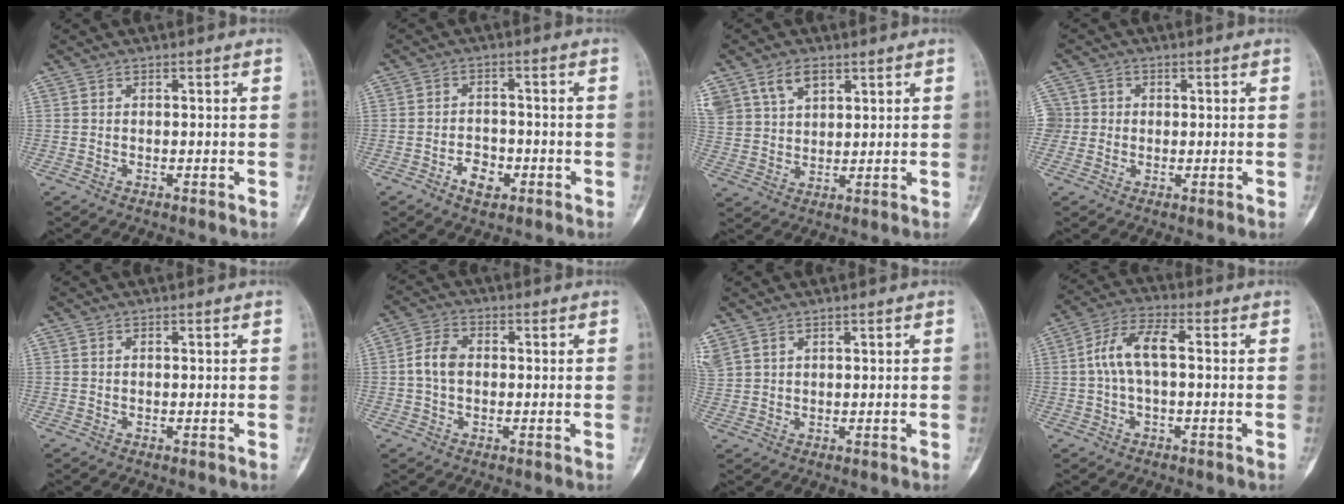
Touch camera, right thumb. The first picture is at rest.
{"total": 4.7, "force": [-2.3, 3.0, 2.7], "torque": [-0.025, 0.019, -0.040]}
{"total": 9.8, "force": [5.6, 6.5, 4.9], "torque": [-0.087, -0.001, 0.115]}
{"total": 6.0, "force": [0.1, 5.9, 1.3], "torque": [-0.006, 0.019, -0.002]}
{"total": 0.0}
{"total": 5.0, "force": [0.1, 3.6, 3.4], "torque": [-0.062, 0.018, -0.005]}
{"total": 3.9, "force": [2.8, 2.2, 1.6], "torque": [-0.029, 0.005, 0.068]}
{"total": 8.1, "force": [0.5, 3.7, 7.2], "torque": [-0.144, 0.031, 0.005]}